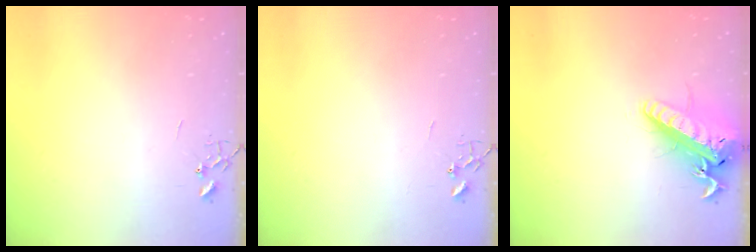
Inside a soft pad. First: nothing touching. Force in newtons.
{"total": 0.0}
{"total": 19.8, "press": 19.4, "slide": 4.2}